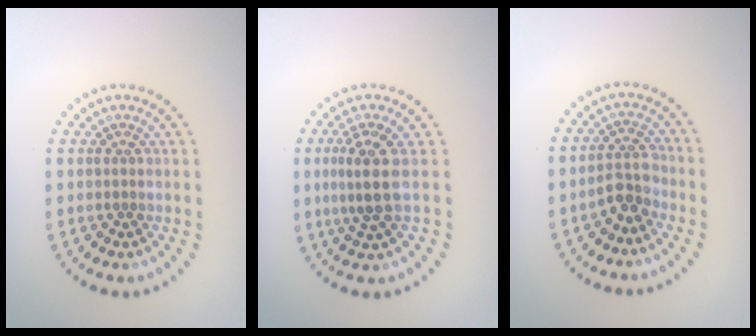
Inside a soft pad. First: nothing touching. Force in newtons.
{"total": 3.3, "press": 2.9, "slide": 1.7}
{"total": 2.6, "press": 2.4, "slide": 1.1}